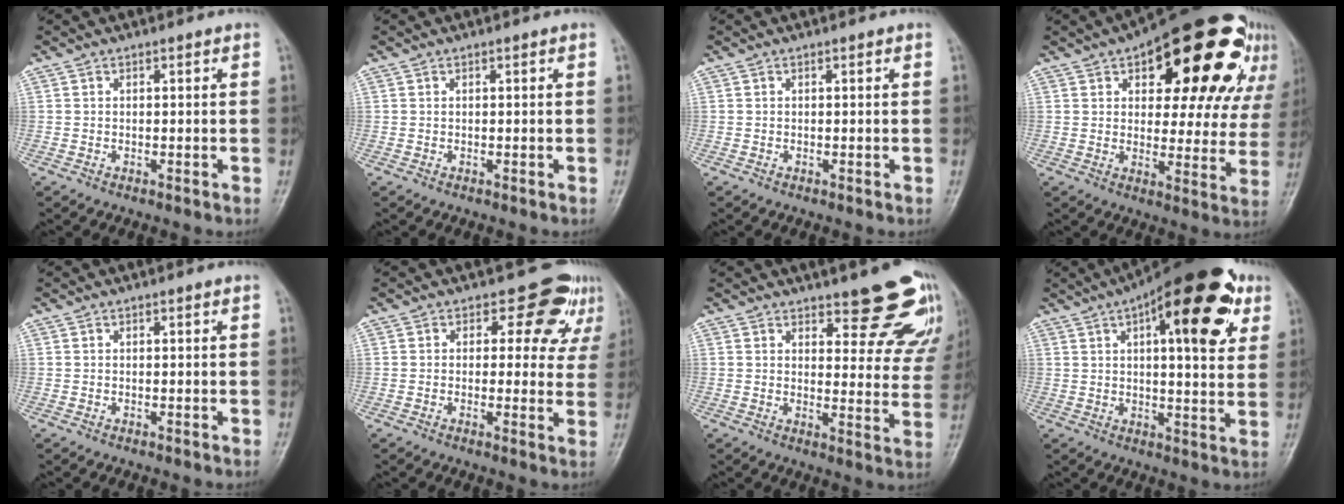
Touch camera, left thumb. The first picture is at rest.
{"total": 0.0}
{"total": 0.0}
{"total": 25.8, "force": [13.3, 12.1, 18.5], "torque": [-0.202, -0.009, 0.180]}
{"total": 0.0}
{"total": 7.7, "force": [4.9, 5.2, 2.8], "torque": [0.007, -0.023, 0.041]}
{"total": 13.2, "force": [10.1, 4.7, 7.1], "torque": [-0.029, -0.068, 0.112]}
{"total": 22.1, "force": [9.2, 8.1, 18.4], "torque": [-0.234, -0.004, 0.123]}